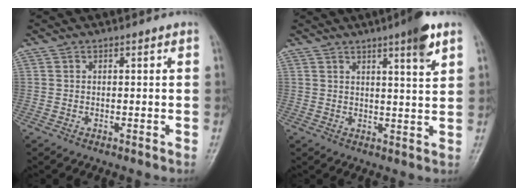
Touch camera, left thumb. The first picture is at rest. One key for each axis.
{"total": 6.8, "fx": 4.0, "fy": 0.7, "fz": 5.5, "tx": -0.074, "ty": -0.021, "tz": 0.056}